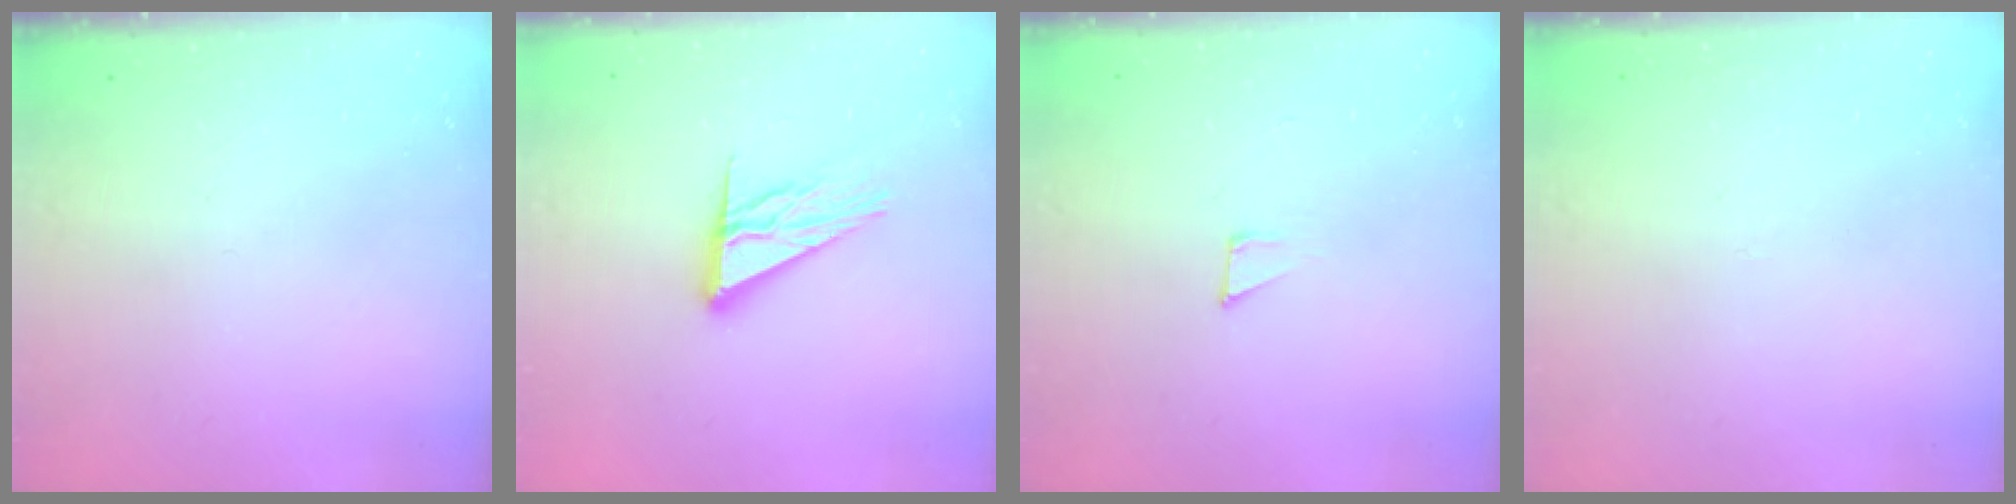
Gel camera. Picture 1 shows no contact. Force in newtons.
{"total": 12.3, "press": 12.3, "slide": 1.2}
{"total": 4.3, "press": 4.2, "slide": 0.3}
{"total": 2.6, "press": 2.6, "slide": 0.2}